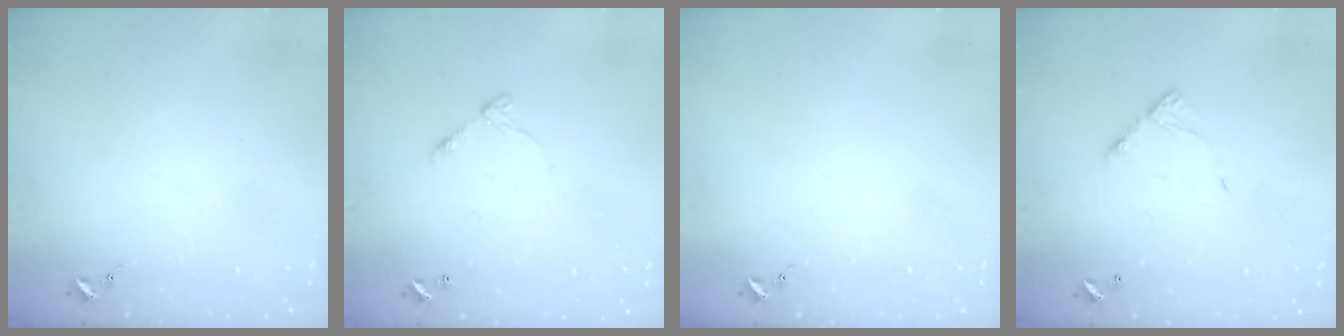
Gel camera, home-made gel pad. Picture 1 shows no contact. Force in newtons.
{"total": 6.2, "press": 6.2, "slide": 0.4}
{"total": 0.0}
{"total": 7.3, "press": 7.3, "slide": 0.6}